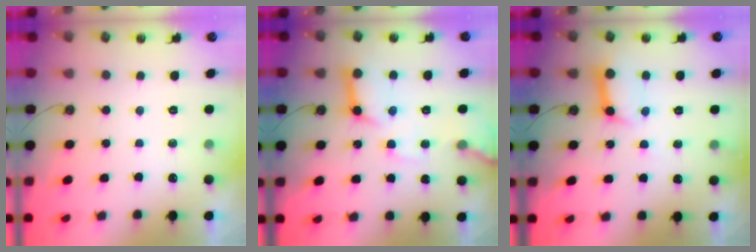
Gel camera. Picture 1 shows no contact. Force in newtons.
{"total": 14.4, "press": 14.3, "slide": 1.7}
{"total": 10.8, "press": 10.8, "slide": 1.3}